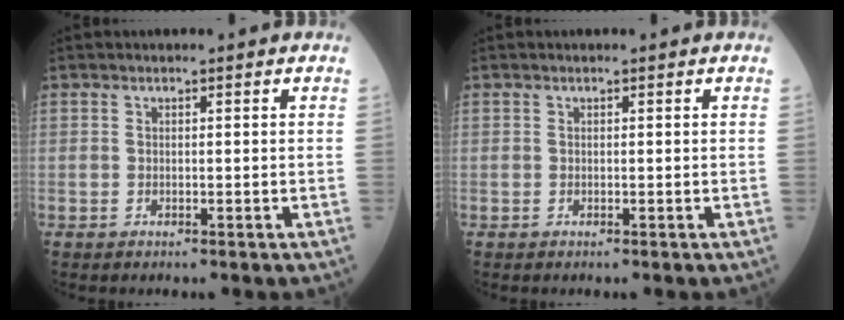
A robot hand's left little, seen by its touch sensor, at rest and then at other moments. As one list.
[{"total": 0.0}]